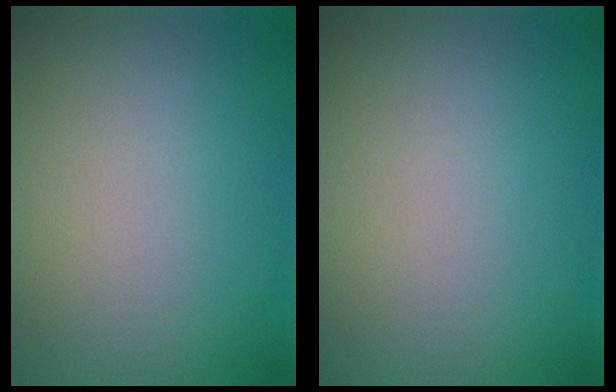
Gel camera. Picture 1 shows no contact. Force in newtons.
{"total": 0.0}